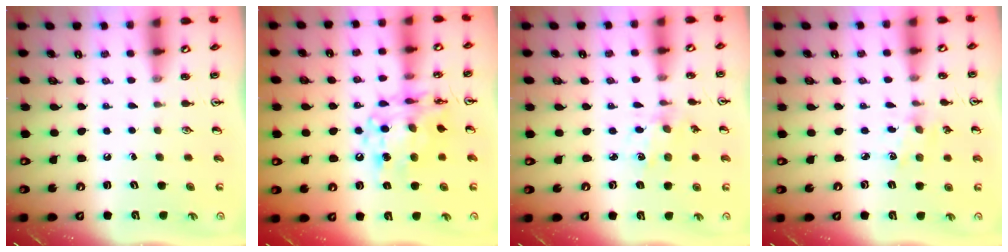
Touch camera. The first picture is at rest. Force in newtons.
{"total": 13.6, "press": 13.5, "slide": 1.0}
{"total": 1.6, "press": 1.6, "slide": 0.2}
{"total": 2.0, "press": 2.0, "slide": 0.5}